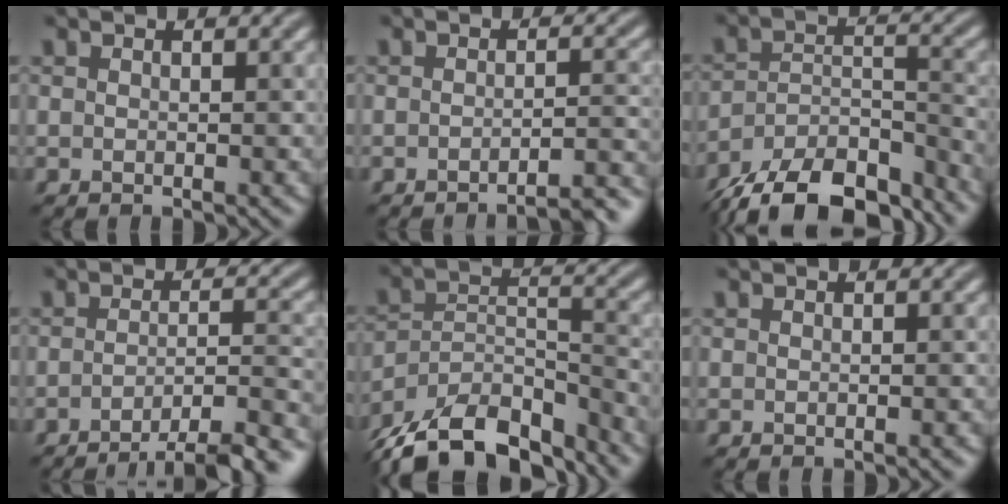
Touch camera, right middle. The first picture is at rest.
{"total": 4.4, "force": [-3.6, 0.8, 2.5], "torque": [-0.020, 0.013, -0.049]}
{"total": 13.9, "force": [-11.6, 5.2, 5.6], "torque": [-0.105, -0.014, -0.168]}
{"total": 7.8, "force": [-5.4, 1.9, 5.3], "torque": [-0.067, 0.004, -0.072]}
{"total": 14.1, "force": [-11.4, 6.2, 5.5], "torque": [-0.104, -0.003, -0.173]}
{"total": 0.7, "force": [-0.3, 0.1, 0.6], "torque": [-0.005, 0.001, -0.005]}